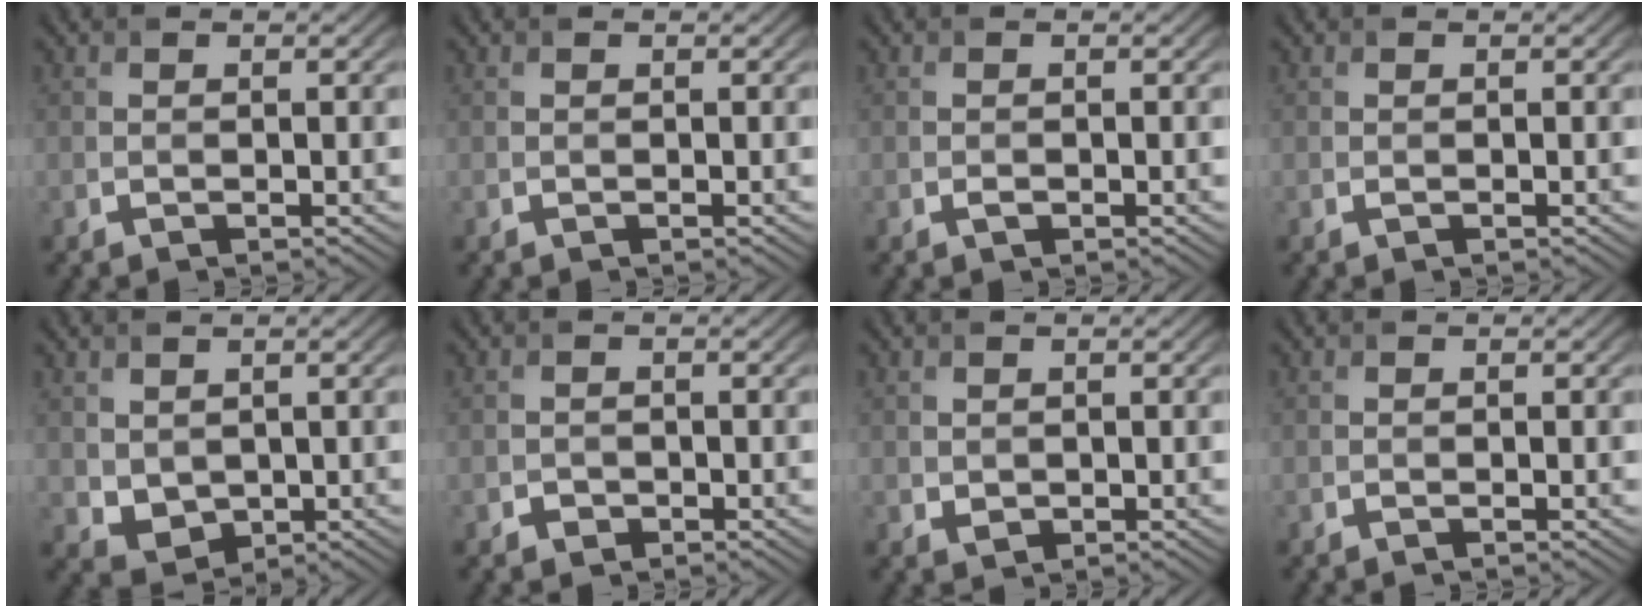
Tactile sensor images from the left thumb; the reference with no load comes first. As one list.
[{"total": 0.0}, {"total": 0.6, "force": [-0.3, 0.3, 0.4], "torque": [-0.008, -0.002, -0.004]}, {"total": 0.0}, {"total": 3.1, "force": [1.1, 2.5, 1.6], "torque": [-0.045, -0.011, 0.027]}, {"total": 1.0, "force": [-0.6, 0.8, 0.2], "torque": [-0.001, -0.002, -0.012]}, {"total": 0.9, "force": [0.2, 0.8, 0.4], "torque": [-0.009, -0.005, 0.010]}, {"total": 0.0}]